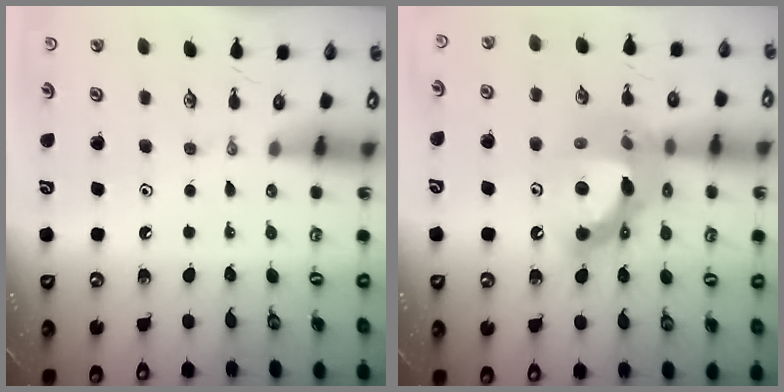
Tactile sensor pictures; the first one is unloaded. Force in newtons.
{"total": 18.0, "press": 17.9, "slide": 1.5}